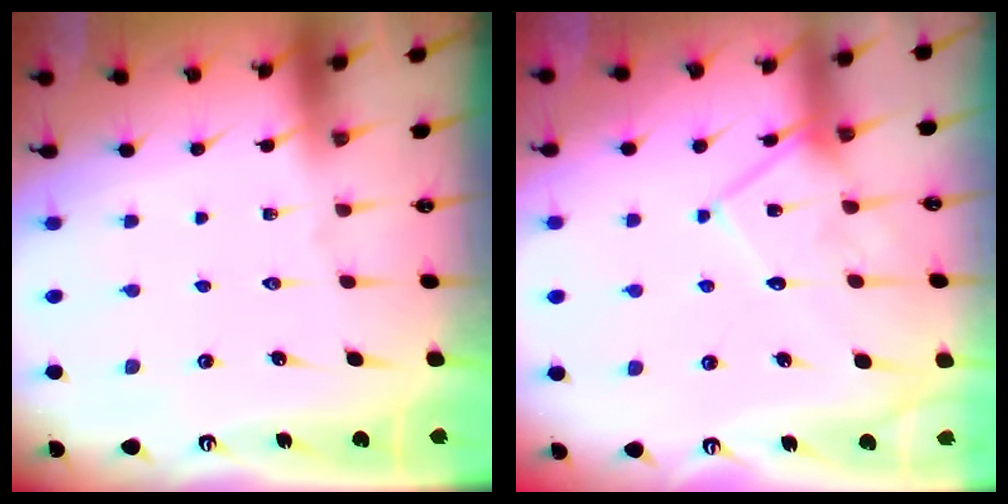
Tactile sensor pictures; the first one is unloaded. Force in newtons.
{"total": 13.1, "press": 13.1, "slide": 1.1}